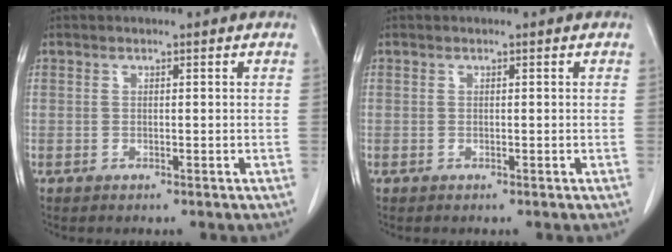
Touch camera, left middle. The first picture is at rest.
{"total": 0.0}